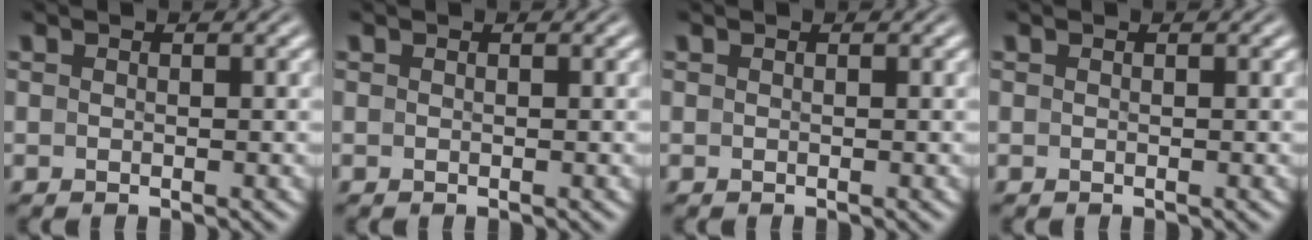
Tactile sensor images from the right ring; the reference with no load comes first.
{"total": 0.0}
{"total": 0.0}
{"total": 0.0}